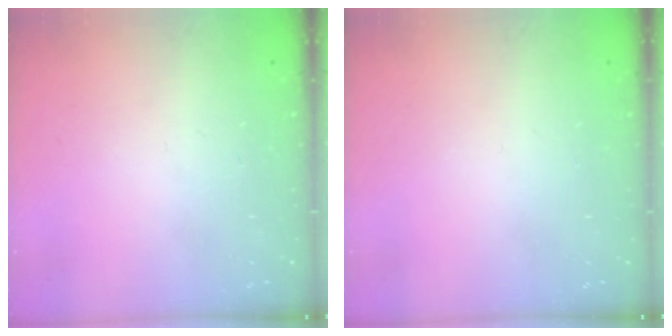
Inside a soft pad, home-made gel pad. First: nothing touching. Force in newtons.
{"total": 0.0}